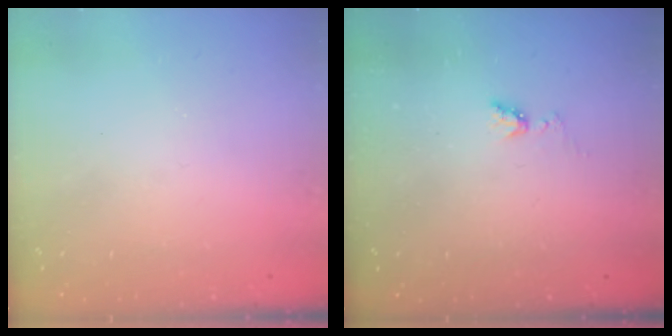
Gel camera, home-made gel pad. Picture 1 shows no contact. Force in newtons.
{"total": 4.0, "press": 3.9, "slide": 0.5}